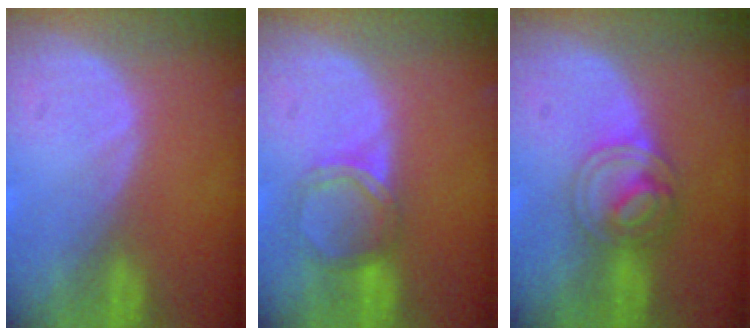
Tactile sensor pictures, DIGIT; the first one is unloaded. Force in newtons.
{"total": 4.1, "press": 3.8, "slide": 1.6}
{"total": 6.3, "press": 5.4, "slide": 3.2}